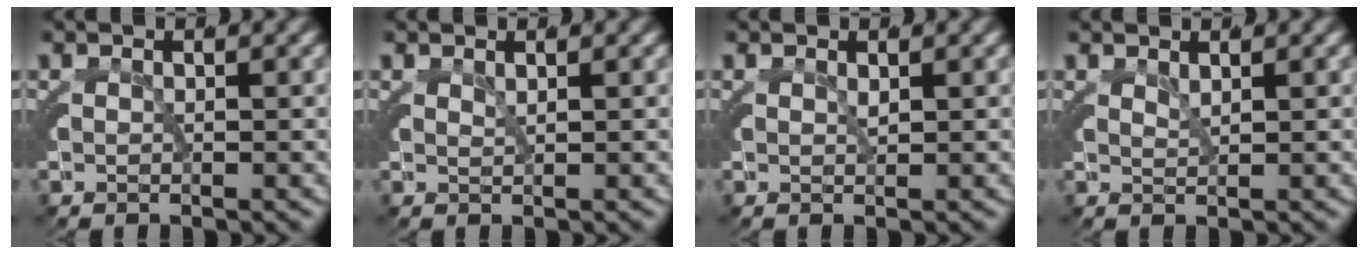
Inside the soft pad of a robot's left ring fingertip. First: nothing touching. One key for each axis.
{"total": 0.8, "fx": 0.7, "fy": -0.3, "fz": 0.1, "tx": -0.004, "ty": -0.004, "tz": 0.019}
{"total": 0.7, "fx": 0.3, "fy": 0.4, "fz": 0.3, "tx": -0.013, "ty": -0.006, "tz": 0.011}
{"total": 1.3, "fx": 1.2, "fy": -0.4, "fz": 0.2, "tx": -0.005, "ty": -0.005, "tz": 0.029}